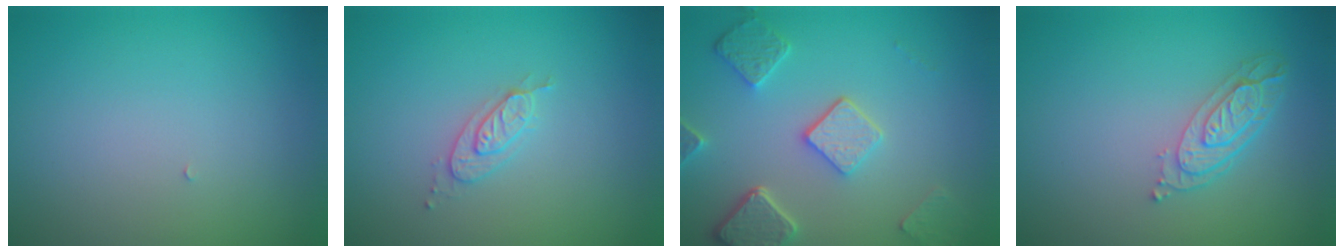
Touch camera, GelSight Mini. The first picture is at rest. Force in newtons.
{"total": 2.0, "press": 2.0, "slide": 0.4}
{"total": 5.0, "press": 3.9, "slide": 3.1}
{"total": 3.4, "press": 2.7, "slide": 2.1}